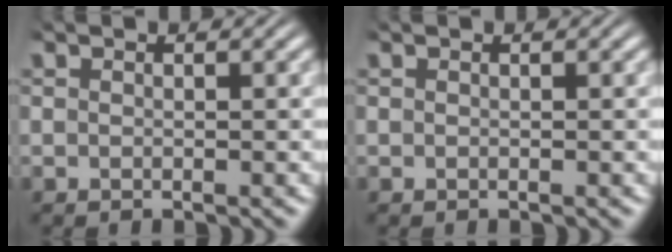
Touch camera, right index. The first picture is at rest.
{"total": 0.0}